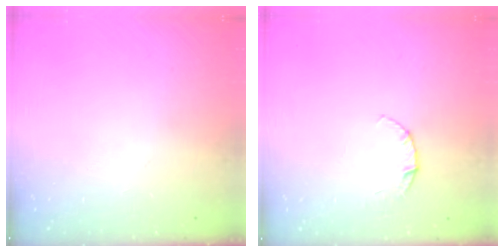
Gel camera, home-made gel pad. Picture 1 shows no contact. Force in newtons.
{"total": 3.8, "press": 3.8, "slide": 0.4}